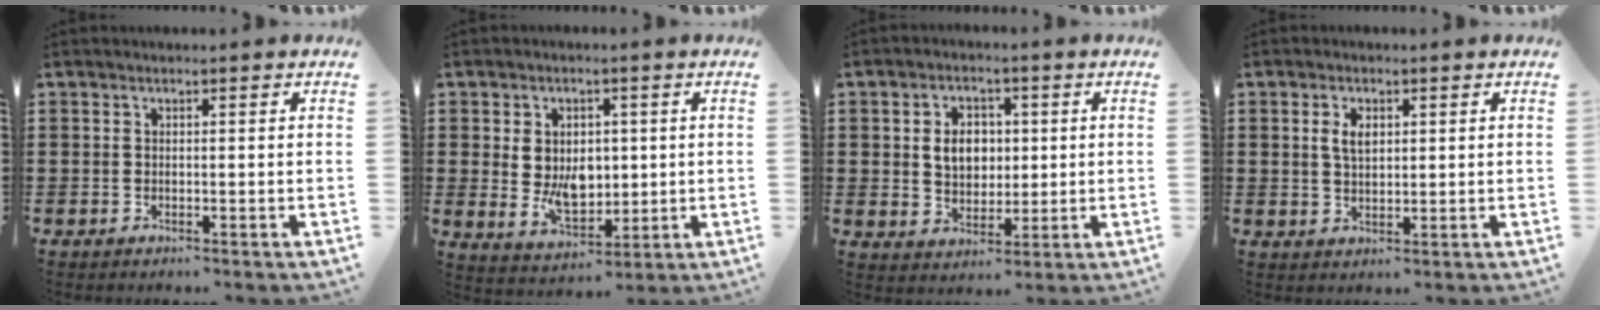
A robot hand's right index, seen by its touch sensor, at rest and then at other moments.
{"total": 6.6, "force": [0.5, 4.9, 4.5], "torque": [-0.077, 0.002, 0.005]}
{"total": 5.6, "force": [0.6, 4.3, 3.5], "torque": [-0.066, 0.008, 0.004]}
{"total": 3.2, "force": [0.9, 1.7, 2.6], "torque": [-0.056, 0.009, 0.016]}